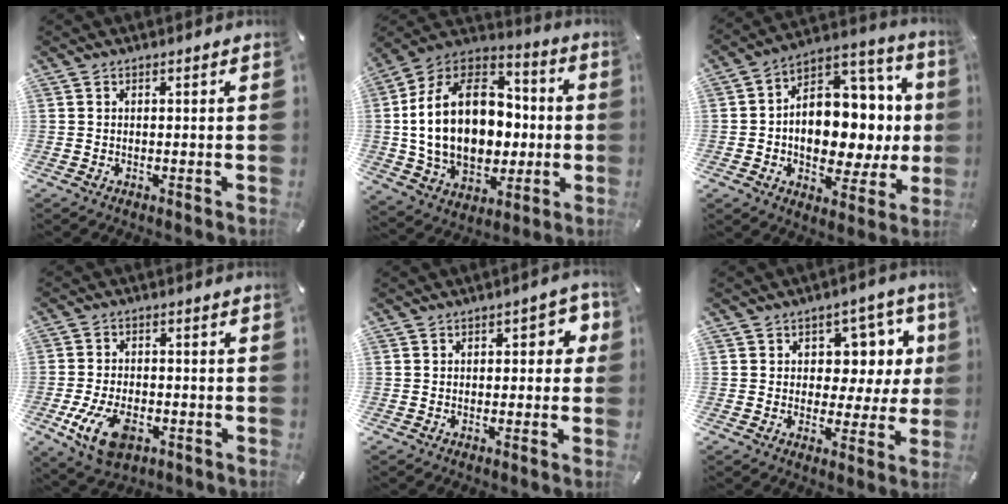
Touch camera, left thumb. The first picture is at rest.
{"total": 23.9, "force": [-0.6, 17.2, 16.5], "torque": [-0.329, 0.001, -0.003]}
{"total": 14.7, "force": [-0.7, 10.9, 9.9], "torque": [-0.139, -0.020, -0.007]}
{"total": 10.6, "force": [-4.0, 6.4, 7.4], "torque": [-0.156, 0.003, -0.073]}
{"total": 4.7, "force": [0.5, 3.1, 3.6], "torque": [-0.039, 0.000, -0.001]}
{"total": 9.5, "force": [3.2, 7.5, 4.8], "torque": [-0.051, -0.022, 0.054]}